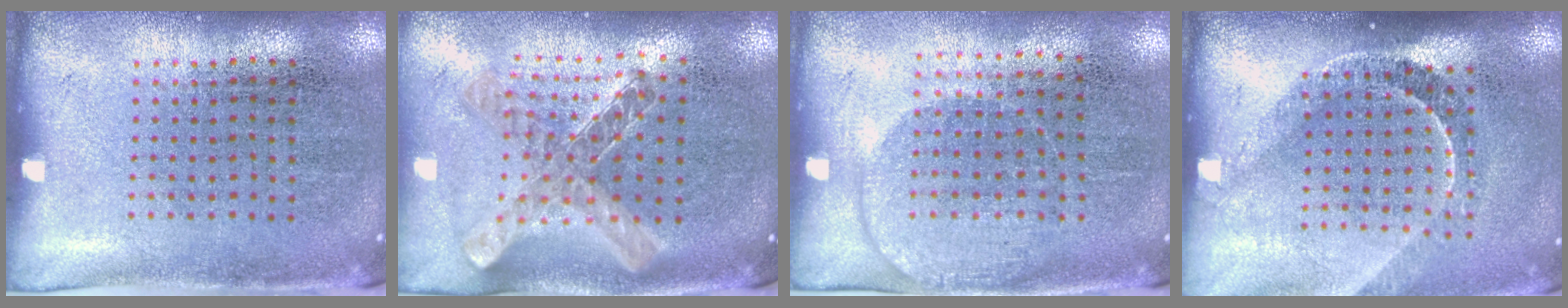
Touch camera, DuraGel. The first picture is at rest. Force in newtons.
{"total": 1.2, "press": 1.1, "slide": 0.5}
{"total": 1.4, "press": 1.2, "slide": 0.6}
{"total": 2.2, "press": 1.5, "slide": 1.6}